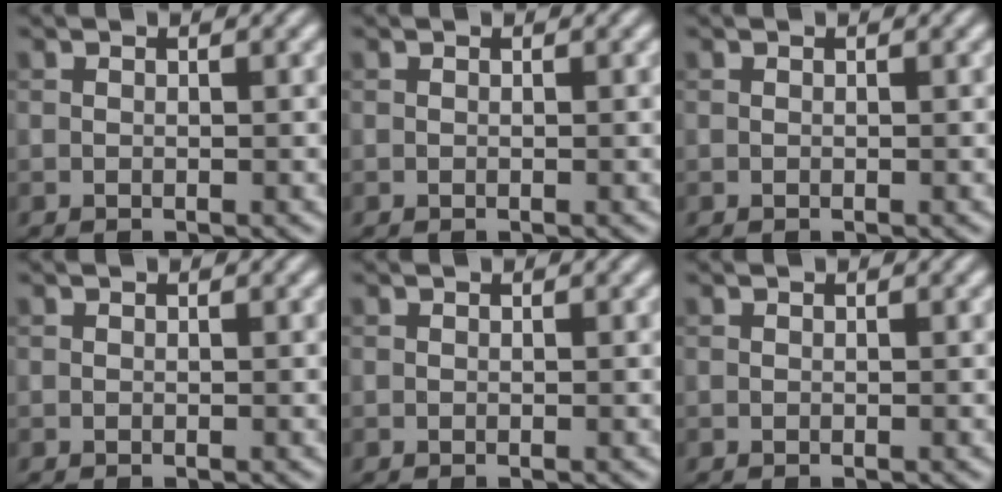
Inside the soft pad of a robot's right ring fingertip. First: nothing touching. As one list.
[{"total": 0.0}, {"total": 0.0}, {"total": 0.0}, {"total": 0.0}, {"total": 0.0}]